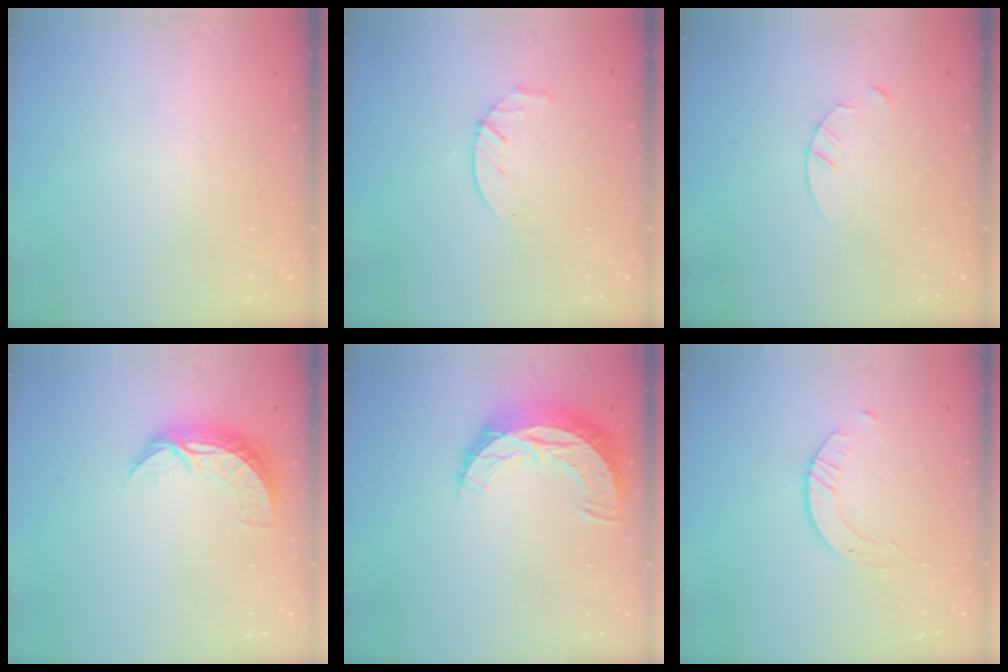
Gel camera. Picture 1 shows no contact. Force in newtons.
{"total": 3.9, "press": 3.9, "slide": 0.5}
{"total": 4.1, "press": 4.1, "slide": 0.5}
{"total": 7.4, "press": 7.4, "slide": 0.5}
{"total": 11.1, "press": 11.1, "slide": 0.7}
{"total": 2.6, "press": 2.6, "slide": 0.3}